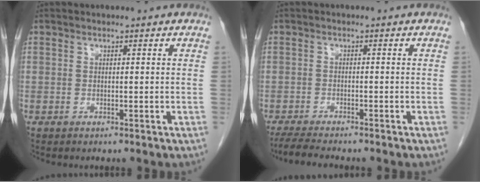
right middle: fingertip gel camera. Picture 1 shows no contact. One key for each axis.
{"total": 5.6, "fx": -4.9, "fy": 0.4, "fz": 2.6, "tx": -0.047, "ty": -0.019, "tz": -0.082}